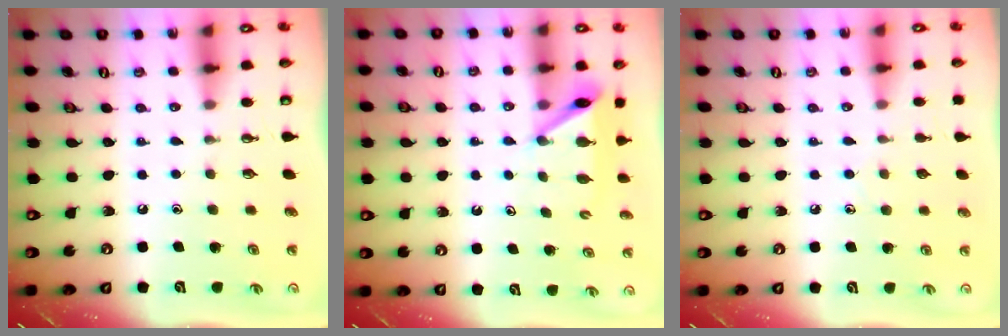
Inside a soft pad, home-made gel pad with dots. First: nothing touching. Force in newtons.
{"total": 6.7, "press": 6.7, "slide": 0.4}
{"total": 4.6, "press": 4.6, "slide": 0.5}